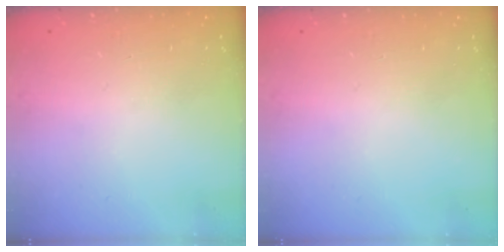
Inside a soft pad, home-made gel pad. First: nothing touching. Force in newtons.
{"total": 0.0}